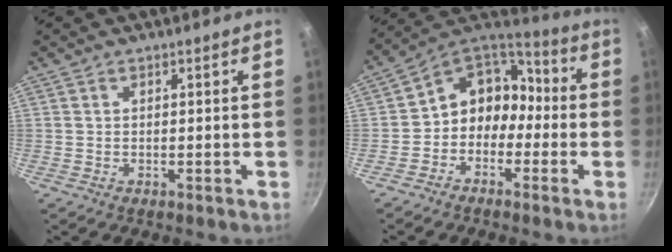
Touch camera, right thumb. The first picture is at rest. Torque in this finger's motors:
{"motor_torque": [0.13, 0.18, 0.26, -0.15, 0.08]}